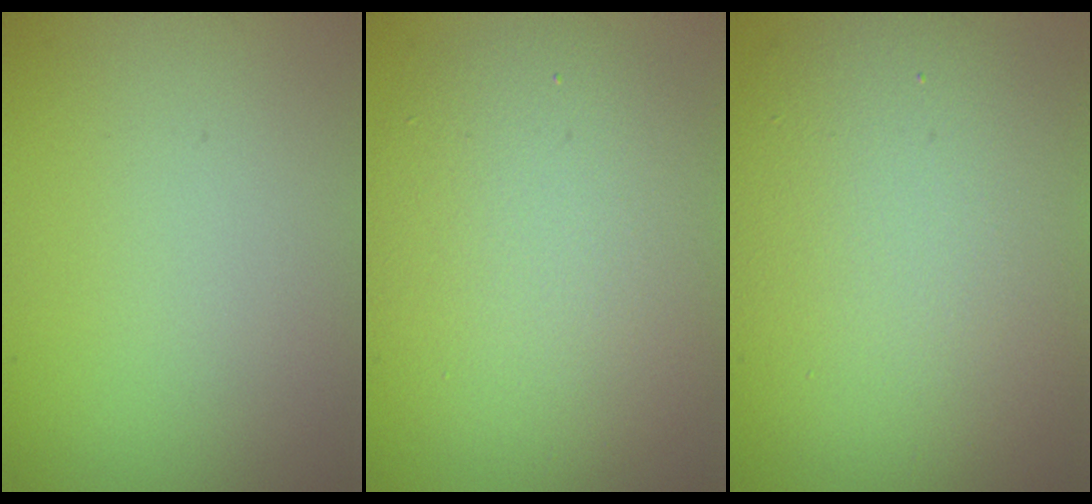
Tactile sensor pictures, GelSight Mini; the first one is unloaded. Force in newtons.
{"total": 8.3, "press": 8.3, "slide": 0.7}
{"total": 11.3, "press": 11.2, "slide": 0.8}